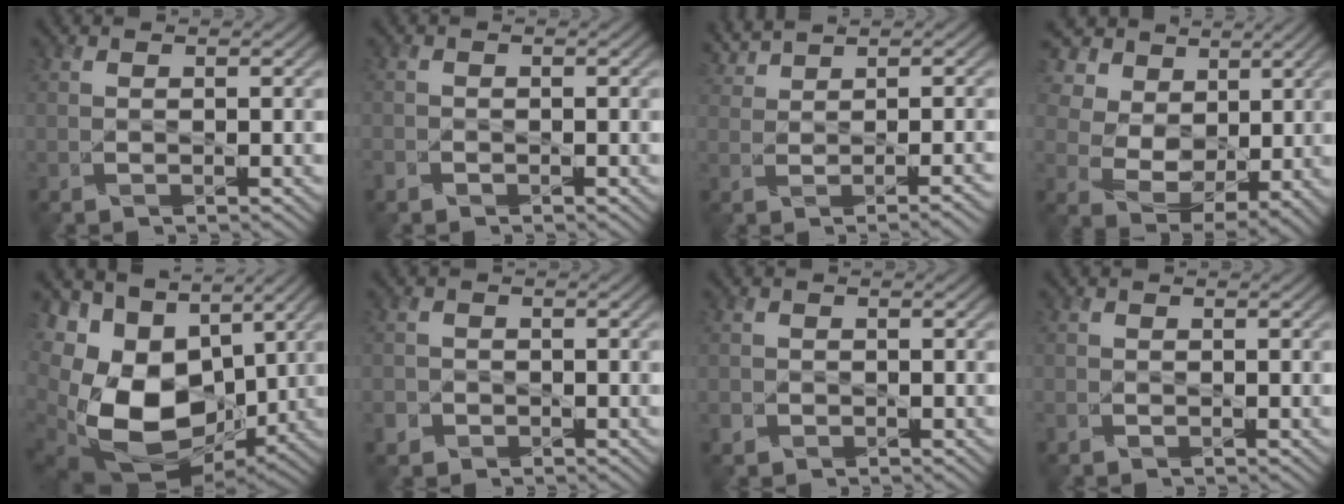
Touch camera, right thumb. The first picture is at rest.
{"total": 1.1, "force": [-0.9, 0.6, -0.1], "torque": [0.006, -0.007, -0.022]}
{"total": 3.3, "force": [2.0, 0.6, 2.6], "torque": [-0.047, 0.014, 0.033]}
{"total": 9.8, "force": [4.3, 7.5, 4.7], "torque": [-0.156, 0.005, 0.102]}
{"total": 17.2, "force": [0.3, 11.6, 12.7], "torque": [-0.281, -0.030, 0.034]}
{"total": 1.8, "force": [-1.2, 1.3, 0.0], "torque": [0.007, -0.006, -0.026]}
{"total": 1.0, "force": [-0.6, 0.8, -0.1], "torque": [0.007, -0.006, -0.015]}
{"total": 0.6, "force": [-0.4, 0.4, 0.0], "torque": [0.002, -0.004, -0.011]}